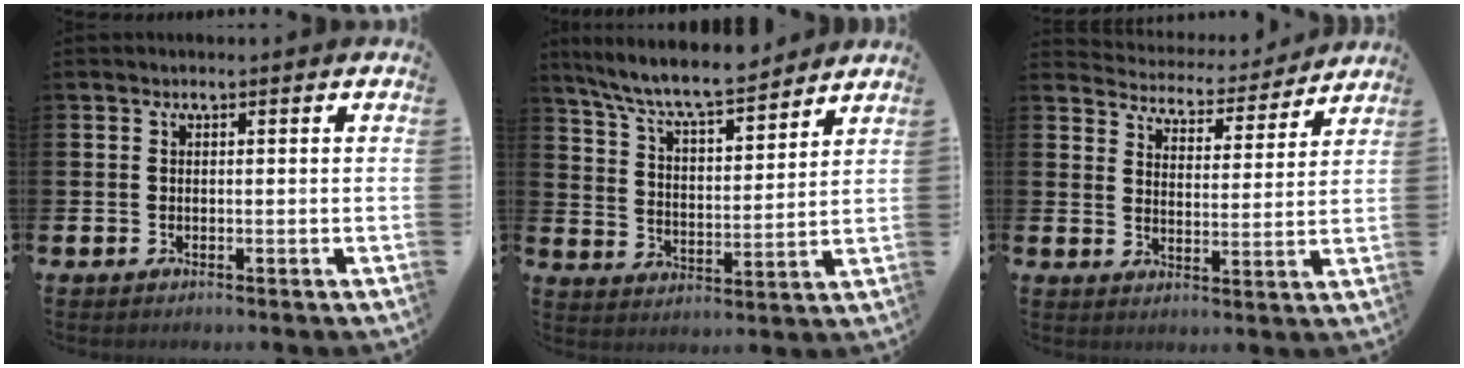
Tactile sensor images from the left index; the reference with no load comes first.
{"total": 8.8, "force": [8.2, 1.1, 2.9], "torque": [-0.088, -0.053, 0.144]}
{"total": 5.1, "force": [5.0, 0.9, 0.0], "torque": [-0.024, -0.042, 0.084]}